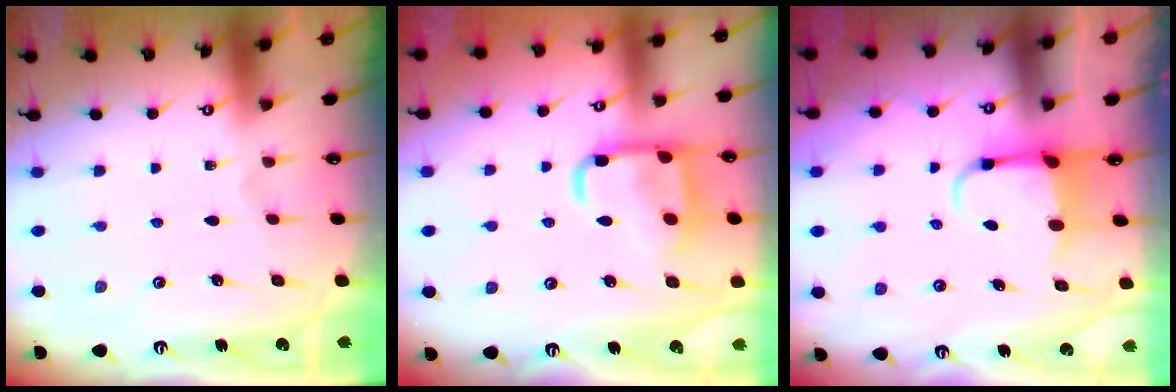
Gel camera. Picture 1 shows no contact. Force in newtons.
{"total": 14.8, "press": 14.7, "slide": 1.3}
{"total": 4.0, "press": 3.8, "slide": 1.1}